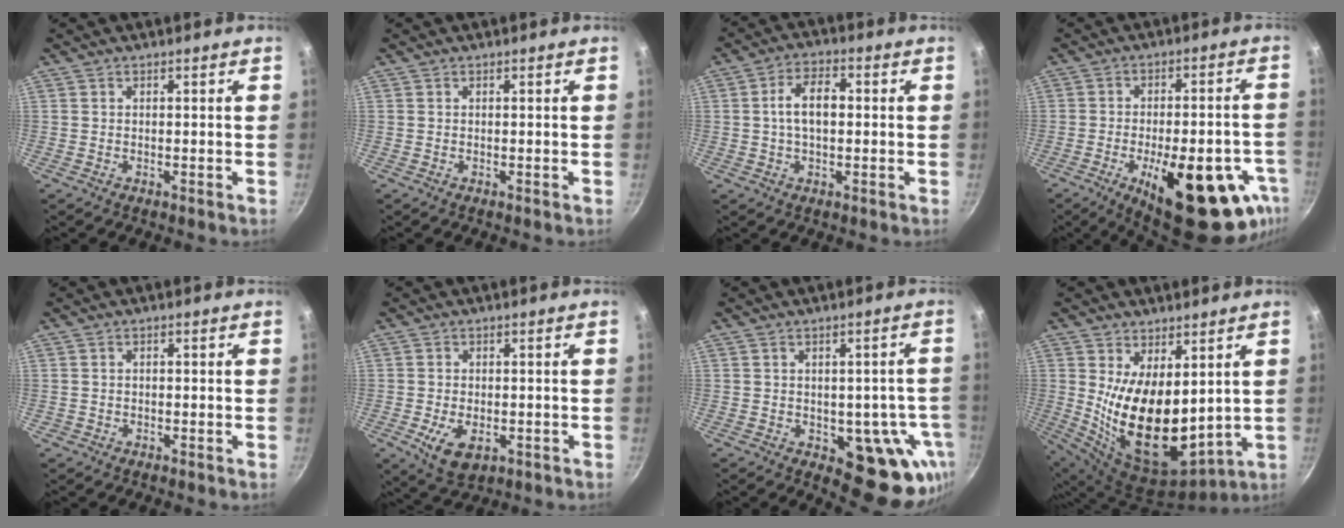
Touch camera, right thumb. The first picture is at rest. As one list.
[{"total": 0.0}, {"total": 7.4, "force": [0.4, 4.2, 6.0], "torque": [-0.097, 0.022, 0.001]}, {"total": 24.7, "force": [-10.2, 10.0, 20.1], "torque": [-0.227, 0.021, -0.130]}, {"total": 0.8, "force": [-0.4, 0.6, 0.1], "torque": [-0.005, 0.004, -0.003]}, {"total": 7.0, "force": [-2.0, 4.4, 5.1], "torque": [-0.081, -0.004, -0.024]}, {"total": 14.2, "force": [-4.0, 8.0, 11.0], "torque": [-0.058, 0.005, -0.044]}, {"total": 17.7, "force": [2.8, 9.6, 14.6], "torque": [-0.236, -0.052, 0.074]}]